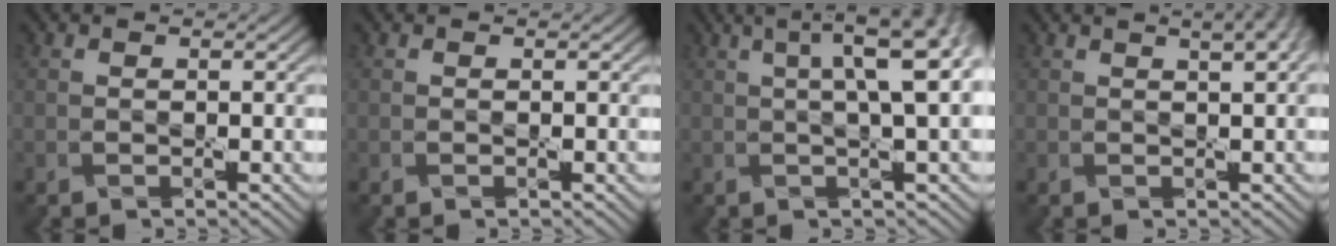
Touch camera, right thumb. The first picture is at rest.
{"total": 0.0}
{"total": 8.4, "force": [2.2, 1.7, 8.0], "torque": [-0.084, 0.029, 0.024]}
{"total": 5.6, "force": [2.9, 2.1, 4.3], "torque": [-0.042, 0.024, 0.015]}